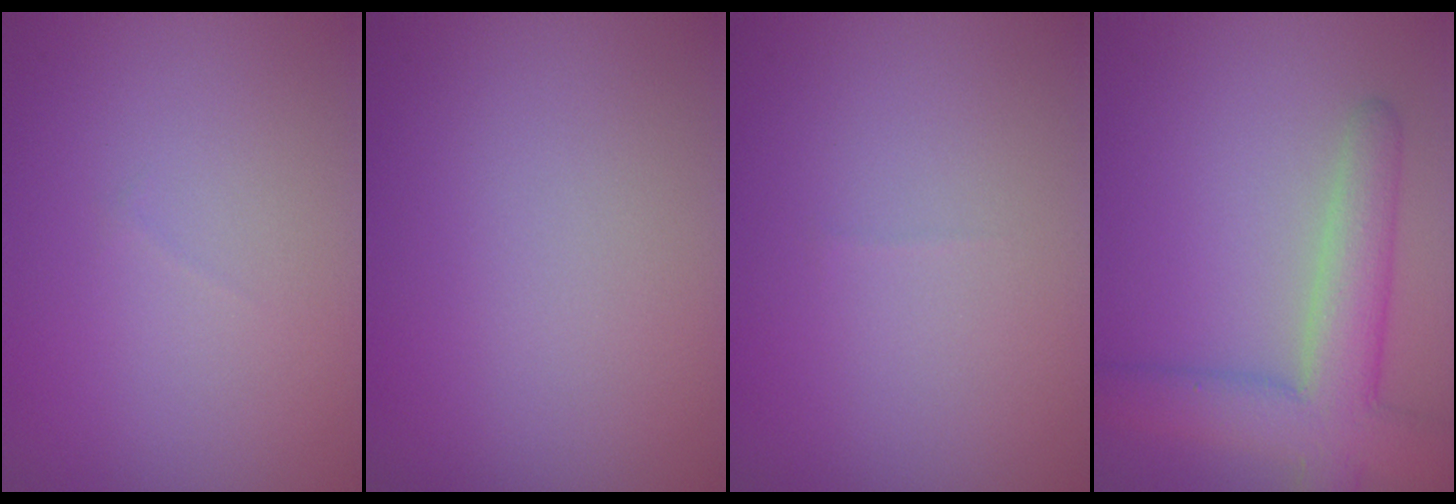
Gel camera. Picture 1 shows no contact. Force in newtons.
{"total": 0.0}
{"total": 0.0}
{"total": 6.0, "press": 6.0, "slide": 0.2}